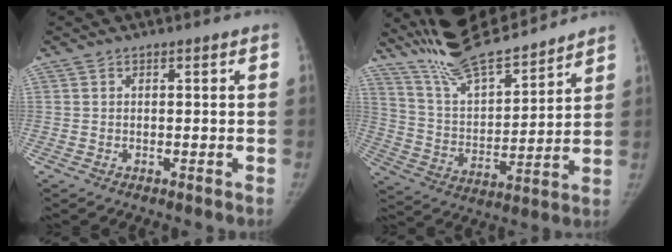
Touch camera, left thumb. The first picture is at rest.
{"total": 17.1, "force": [15.6, 3.2, 6.2], "torque": [-0.088, -0.073, 0.286]}